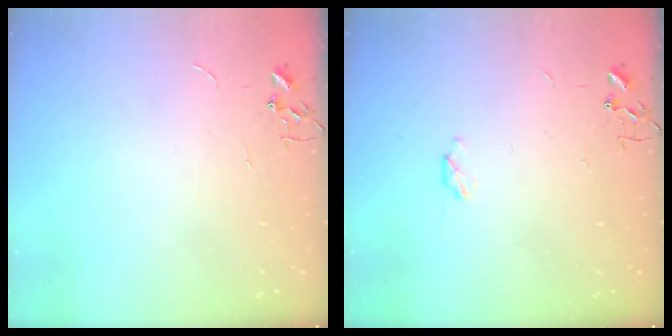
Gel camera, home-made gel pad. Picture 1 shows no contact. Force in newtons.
{"total": 2.9, "press": 2.9, "slide": 0.5}